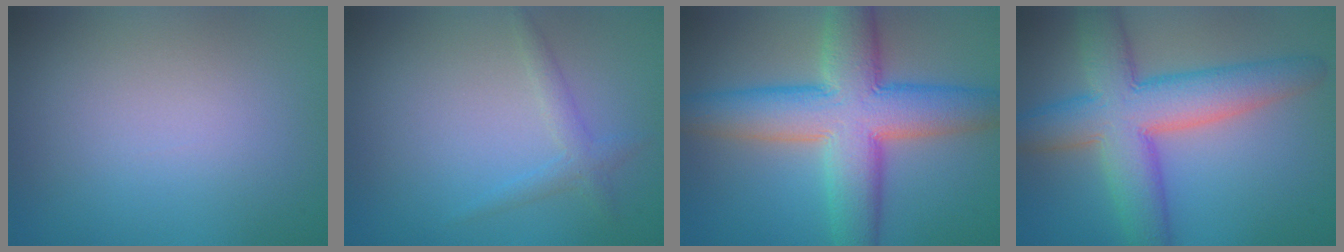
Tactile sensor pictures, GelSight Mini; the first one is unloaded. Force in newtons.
{"total": 1.6, "press": 1.6, "slide": 0.1}
{"total": 10.8, "press": 10.8, "slide": 0.4}
{"total": 9.0, "press": 9.0, "slide": 0.6}